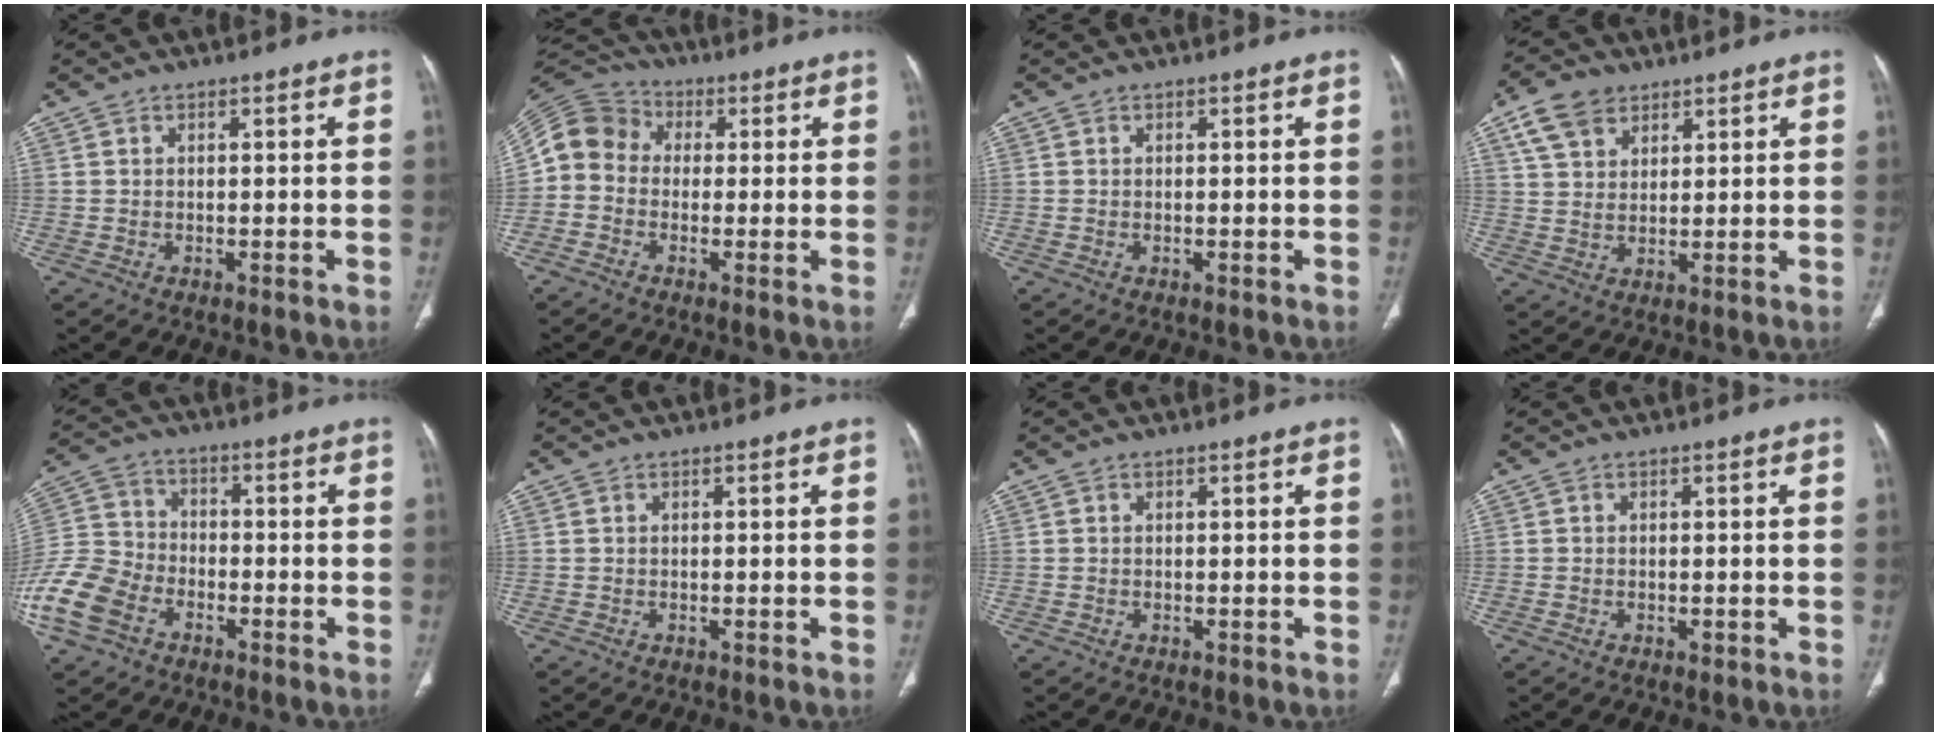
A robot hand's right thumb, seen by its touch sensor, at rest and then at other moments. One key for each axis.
{"total": 9.0, "fx": -0.4, "fy": 7.9, "fz": 4.2, "tx": -0.076, "ty": 0.029, "tz": -0.026}
{"total": 0.0}
{"total": 8.1, "fx": 4.7, "fy": 5.3, "fz": 3.9, "tx": -0.061, "ty": -0.008, "tz": 0.091}
{"total": 13.6, "fx": -6.7, "fy": 9.5, "fz": 7.2, "tx": -0.157, "ty": 0.035, "tz": -0.136}
{"total": 0.0}
{"total": 0.0}
{"total": 0.6, "fx": -0.2, "fy": 0.4, "fz": 0.4, "tx": -0.004, "ty": 0.001, "tz": -0.004}